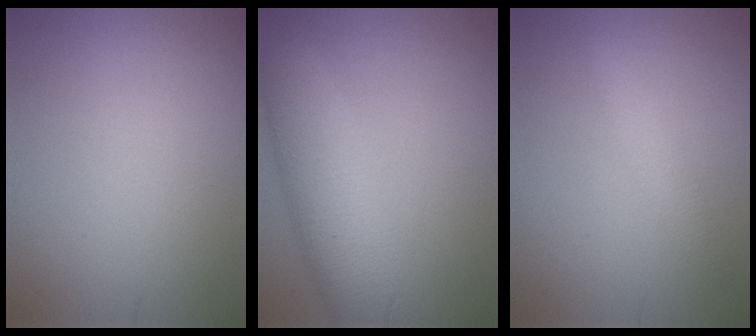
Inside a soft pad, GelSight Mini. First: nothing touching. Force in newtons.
{"total": 6.1, "press": 6.1, "slide": 0.1}
{"total": 1.6, "press": 1.6, "slide": 0.1}